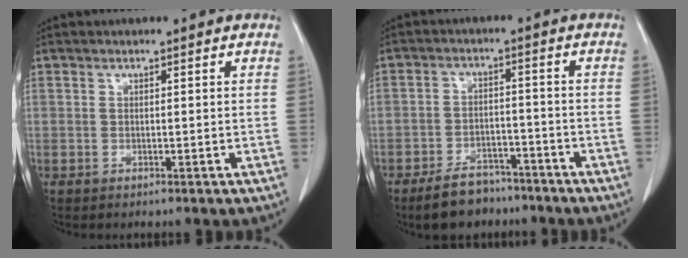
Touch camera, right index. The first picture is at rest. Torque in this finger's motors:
{"motor_torque": [-0.03, -0.02, -0.06, -0.06]}